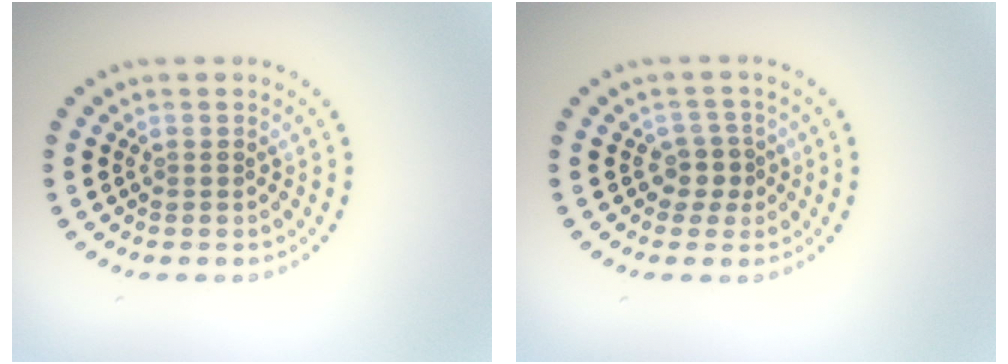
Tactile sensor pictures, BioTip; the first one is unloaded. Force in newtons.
{"total": 1.8, "press": 1.5, "slide": 1.1}